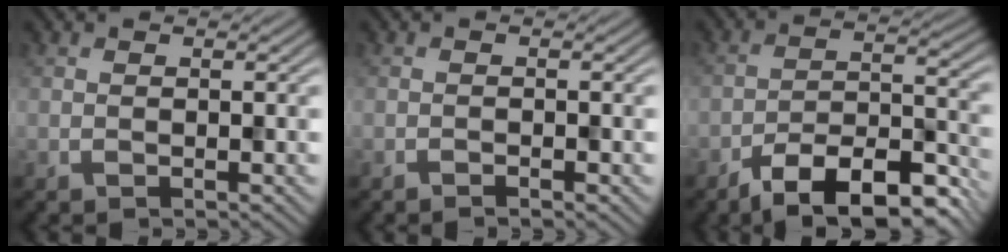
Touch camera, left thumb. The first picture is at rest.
{"total": 0.8, "force": [-0.7, 0.1, 0.5], "torque": [-0.008, 0.001, -0.011]}
{"total": 12.0, "force": [-8.9, 3.8, 7.1], "torque": [-0.107, 0.001, -0.150]}